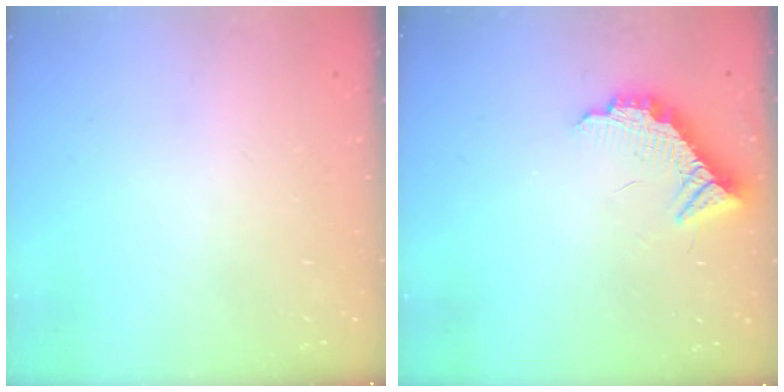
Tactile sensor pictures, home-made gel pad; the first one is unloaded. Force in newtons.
{"total": 10.7, "press": 10.7, "slide": 0.7}